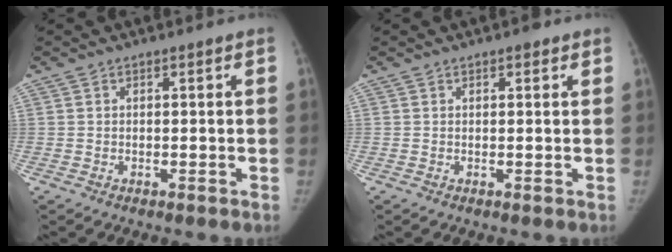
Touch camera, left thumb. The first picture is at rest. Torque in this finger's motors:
{"motor_torque": [0.06, 0.06, -0.14, 0.05, 0.02]}